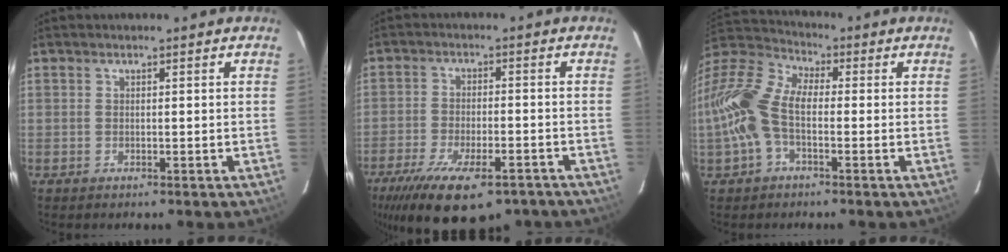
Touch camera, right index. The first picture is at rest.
{"total": 19.5, "force": [-13.4, 7.3, 12.2], "torque": [-0.242, -0.049, -0.201]}
{"total": 15.5, "force": [-2.4, 8.6, 12.7], "torque": [-0.270, 0.013, -0.058]}